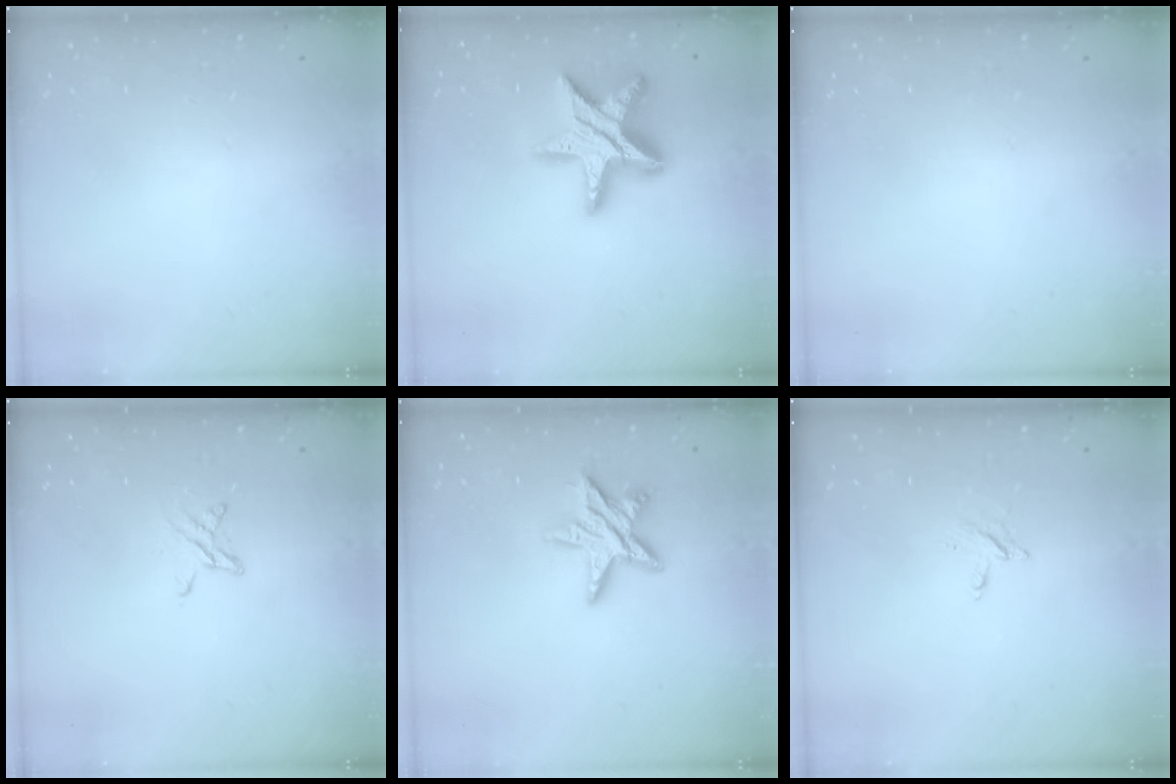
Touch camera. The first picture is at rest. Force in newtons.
{"total": 17.2, "press": 17.2, "slide": 1.1}
{"total": 0.0}
{"total": 2.9, "press": 2.9, "slide": 0.3}
{"total": 11.0, "press": 10.9, "slide": 0.9}
{"total": 2.3, "press": 2.2, "slide": 0.3}